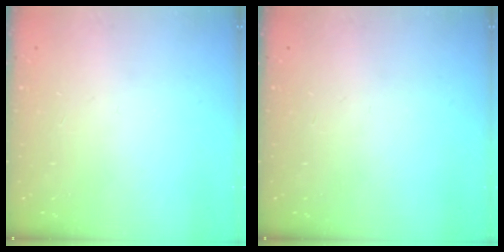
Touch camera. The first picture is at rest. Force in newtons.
{"total": 0.0}